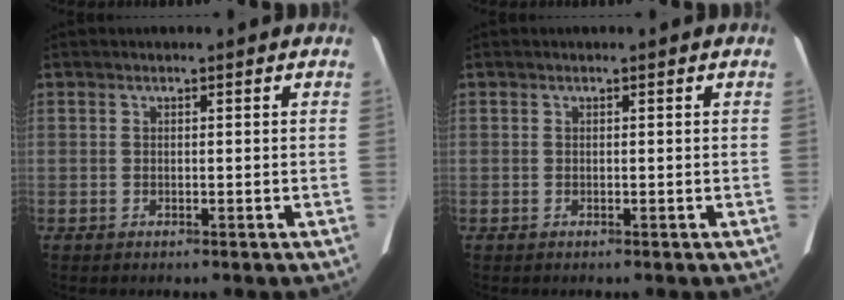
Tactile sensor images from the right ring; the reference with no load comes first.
{"total": 0.0}